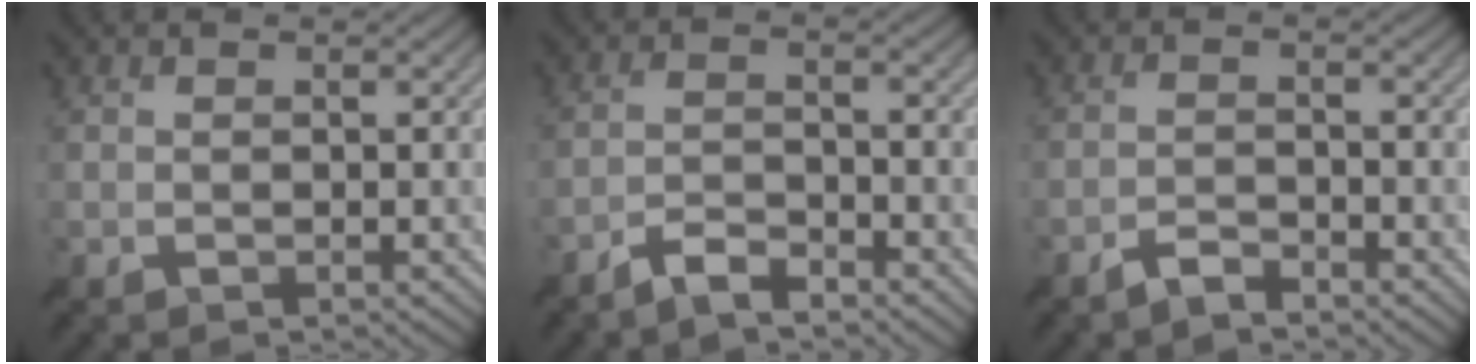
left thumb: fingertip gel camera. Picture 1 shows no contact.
{"total": 3.5, "force": [-3.0, 0.7, 1.7], "torque": [-0.031, 0.002, -0.064]}
{"total": 2.4, "force": [-2.1, 0.4, 1.1], "torque": [-0.020, 0.003, -0.045]}